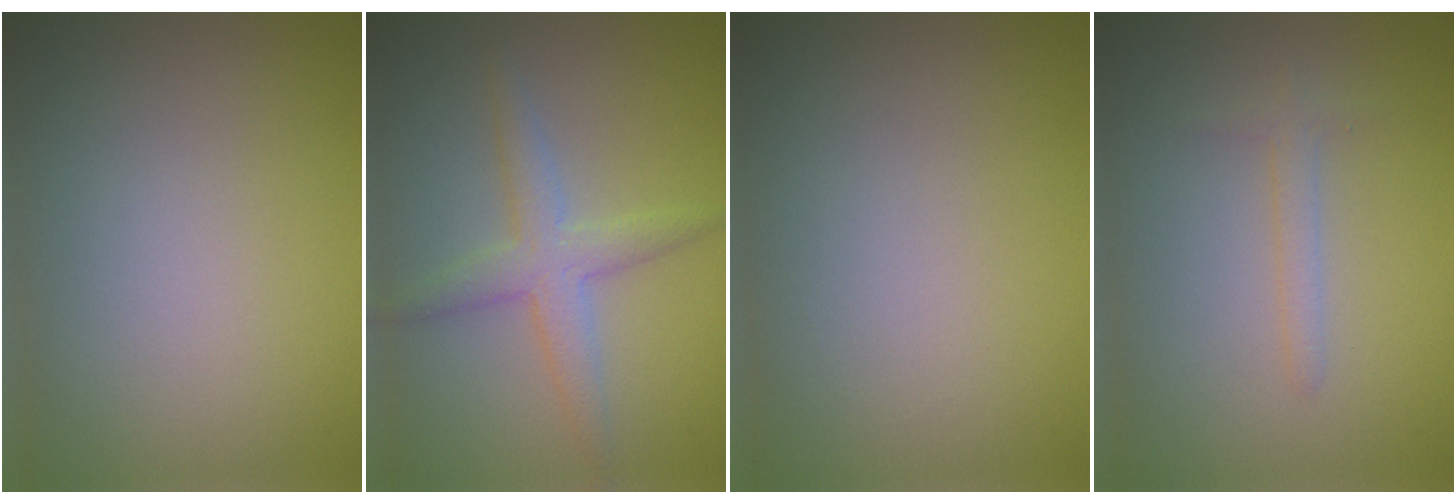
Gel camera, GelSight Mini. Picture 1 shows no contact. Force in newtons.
{"total": 3.2, "press": 3.2, "slide": 0.2}
{"total": 0.0}
{"total": 1.2, "press": 1.2, "slide": 0.1}